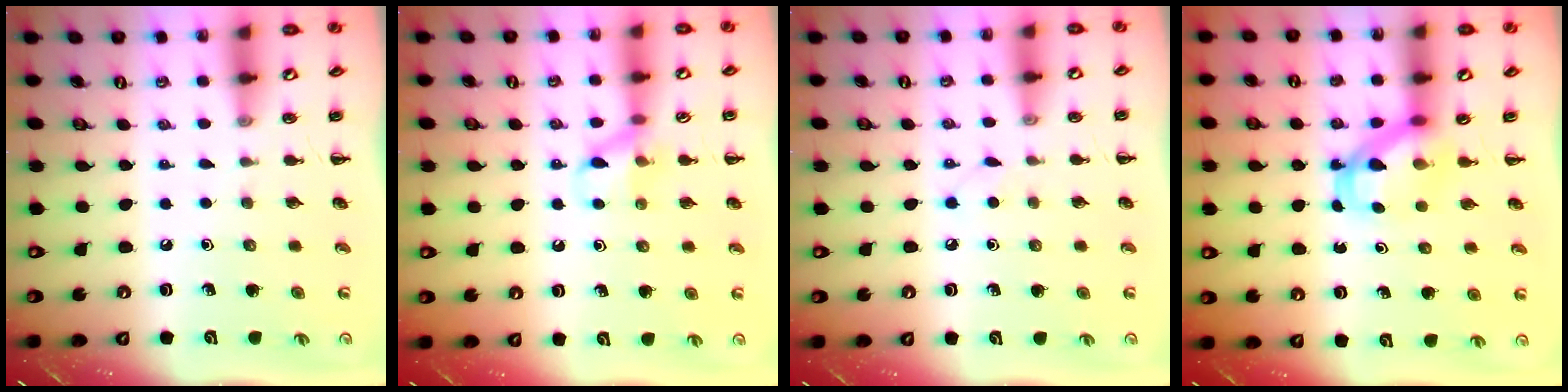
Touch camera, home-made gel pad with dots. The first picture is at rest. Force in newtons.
{"total": 8.8, "press": 8.6, "slide": 1.6}
{"total": 2.7, "press": 2.6, "slide": 0.9}
{"total": 5.3, "press": 5.3, "slide": 0.8}